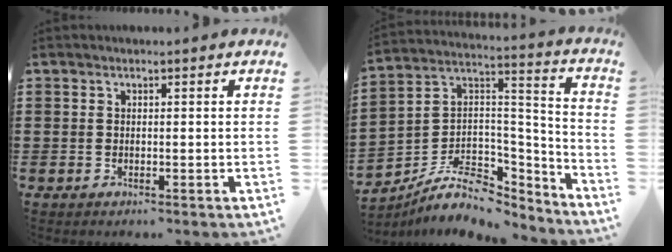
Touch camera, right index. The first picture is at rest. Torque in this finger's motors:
{"motor_torque": [0.29, -0.21, -0.67, -0.21]}